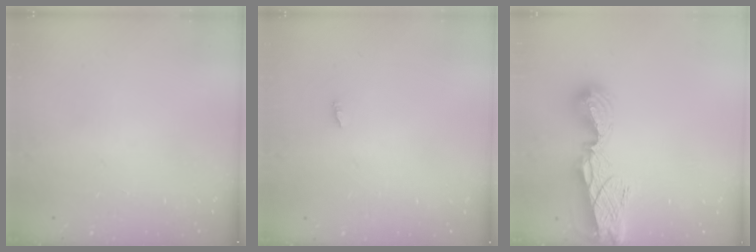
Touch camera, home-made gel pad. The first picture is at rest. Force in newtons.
{"total": 1.8, "press": 1.8, "slide": 0.2}
{"total": 9.7, "press": 9.7, "slide": 0.9}